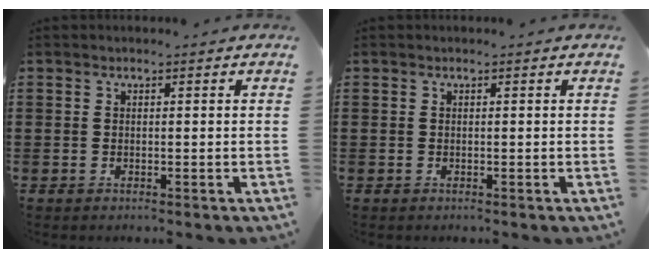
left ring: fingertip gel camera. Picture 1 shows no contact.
{"total": 0.0}